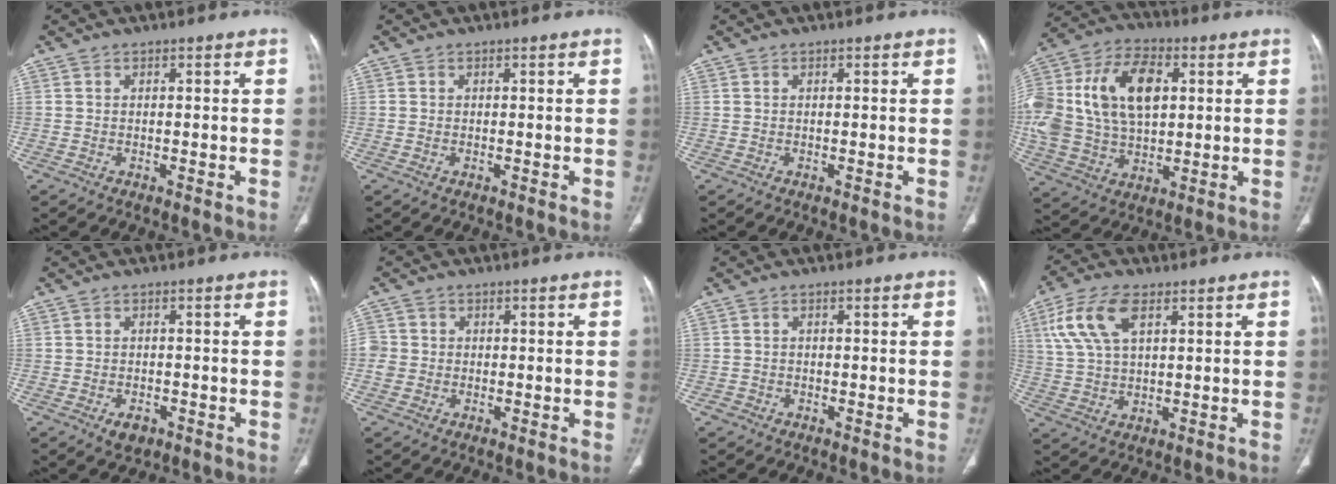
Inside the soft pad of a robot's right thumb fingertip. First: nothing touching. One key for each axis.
{"total": 0.0}
{"total": 0.0}
{"total": 26.3, "fx": 5.2, "fy": 17.0, "fz": 19.4, "tx": -0.426, "ty": 0.030, "tz": 0.101}
{"total": 2.8, "fx": -1.4, "fy": 1.8, "fz": 1.7, "tx": -0.021, "ty": 0.001, "tz": -0.016}
{"total": 3.0, "fx": -0.4, "fy": 2.8, "fz": 0.8, "tx": -0.006, "ty": 0.009, "tz": -0.008}
{"total": 1.1, "fx": -0.6, "fy": 0.9, "fz": 0.1, "tx": 0.001, "ty": 0.004, "tz": -0.014}
{"total": 10.5, "fx": 4.3, "fy": 5.2, "fz": 8.1, "tx": -0.173, "ty": 0.001, "tz": 0.087}